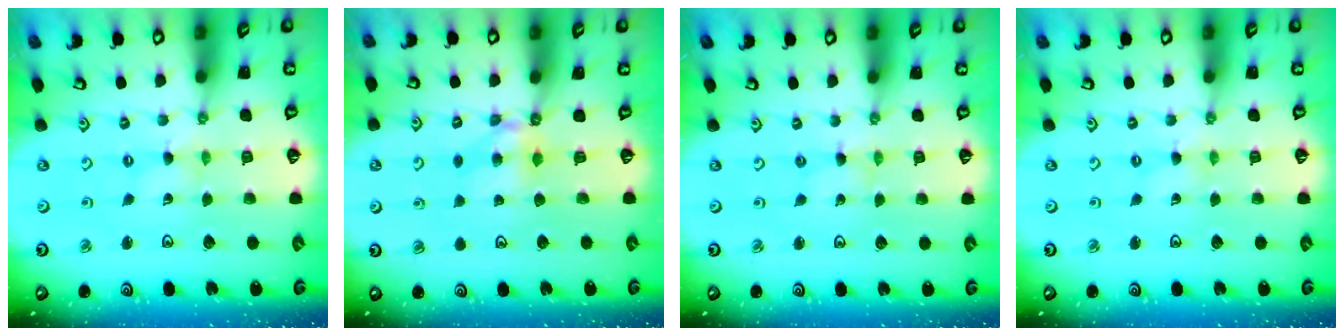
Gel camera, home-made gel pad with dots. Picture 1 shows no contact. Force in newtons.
{"total": 5.9, "press": 5.9, "slide": 0.2}
{"total": 0.9, "press": 0.8, "slide": 0.1}
{"total": 0.0}